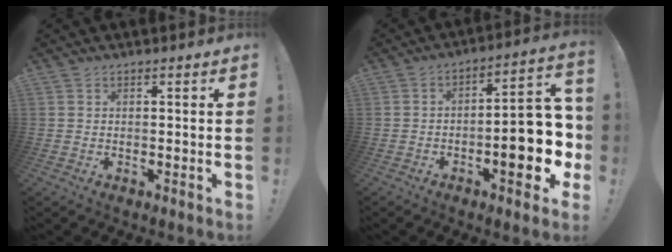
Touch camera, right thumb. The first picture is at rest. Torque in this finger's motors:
{"motor_torque": [2.54, 2.52, 1.31, -1.06, 0.10]}